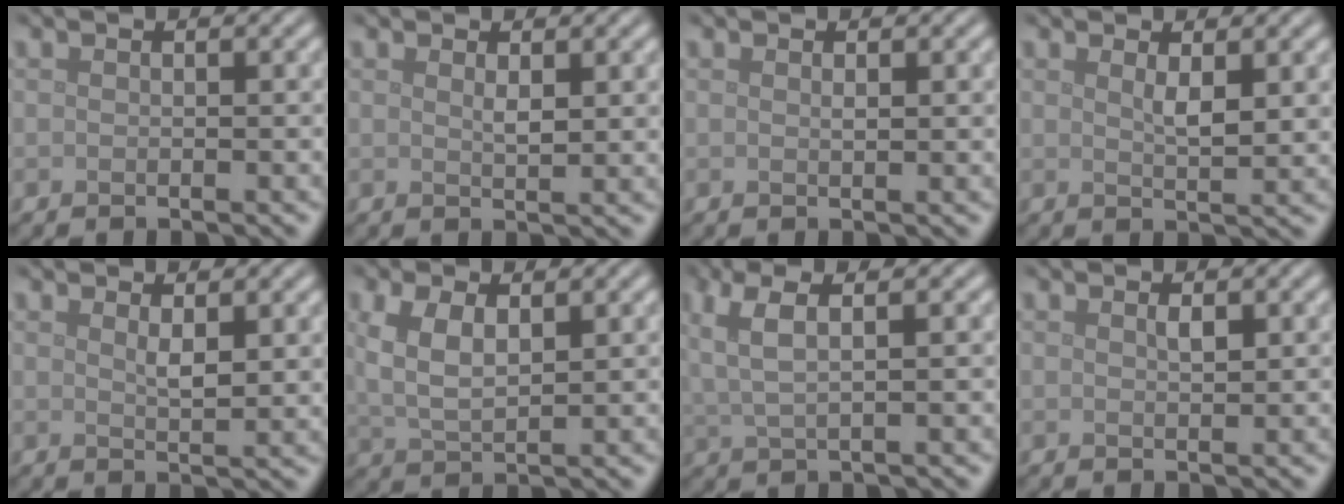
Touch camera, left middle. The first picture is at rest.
{"total": 1.2, "force": [0.6, 0.2, 1.0], "torque": [-0.018, -0.003, 0.012]}
{"total": 0.7, "force": [0.3, 0.1, 0.6], "torque": [-0.007, -0.001, 0.005]}
{"total": 2.0, "force": [0.8, 0.4, 1.8], "torque": [-0.032, -0.004, 0.017]}
{"total": 1.7, "force": [0.9, 0.4, 1.4], "torque": [-0.026, -0.003, 0.017]}
{"total": 4.1, "force": [1.4, 2.1, 3.3], "torque": [-0.081, -0.001, 0.032]}
{"total": 4.1, "force": [1.8, 1.3, 3.5], "torque": [-0.076, 0.007, 0.038]}
{"total": 0.7, "force": [0.4, 0.2, 0.6], "torque": [-0.012, -0.002, 0.008]}